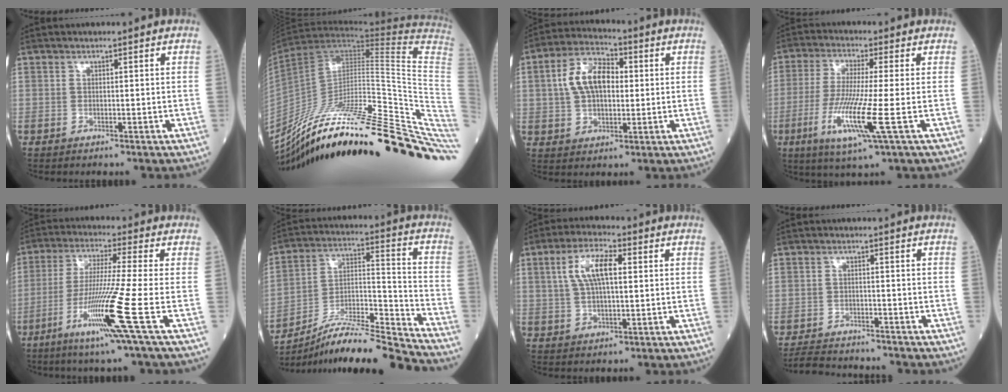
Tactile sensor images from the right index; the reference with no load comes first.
{"total": 35.6, "force": [-24.0, 3.4, 26.0], "torque": [-0.270, -0.012, -0.354]}
{"total": 9.6, "force": [1.4, 5.4, 7.8], "torque": [-0.155, 0.025, 0.026]}
{"total": 10.7, "force": [-3.1, -0.4, 10.3], "torque": [-0.213, -0.027, -0.064]}
{"total": 12.8, "force": [-5.0, -2.5, 11.5], "torque": [-0.226, -0.034, -0.099]}
{"total": 17.4, "force": [-15.9, -1.5, 6.9], "torque": [-0.124, 0.019, -0.282]}
{"total": 8.2, "force": [2.1, 2.7, 7.4], "torque": [-0.151, 0.017, 0.039]}
{"total": 6.2, "force": [-6.0, 1.0, 1.0], "torque": [-0.016, -0.015, -0.100]}